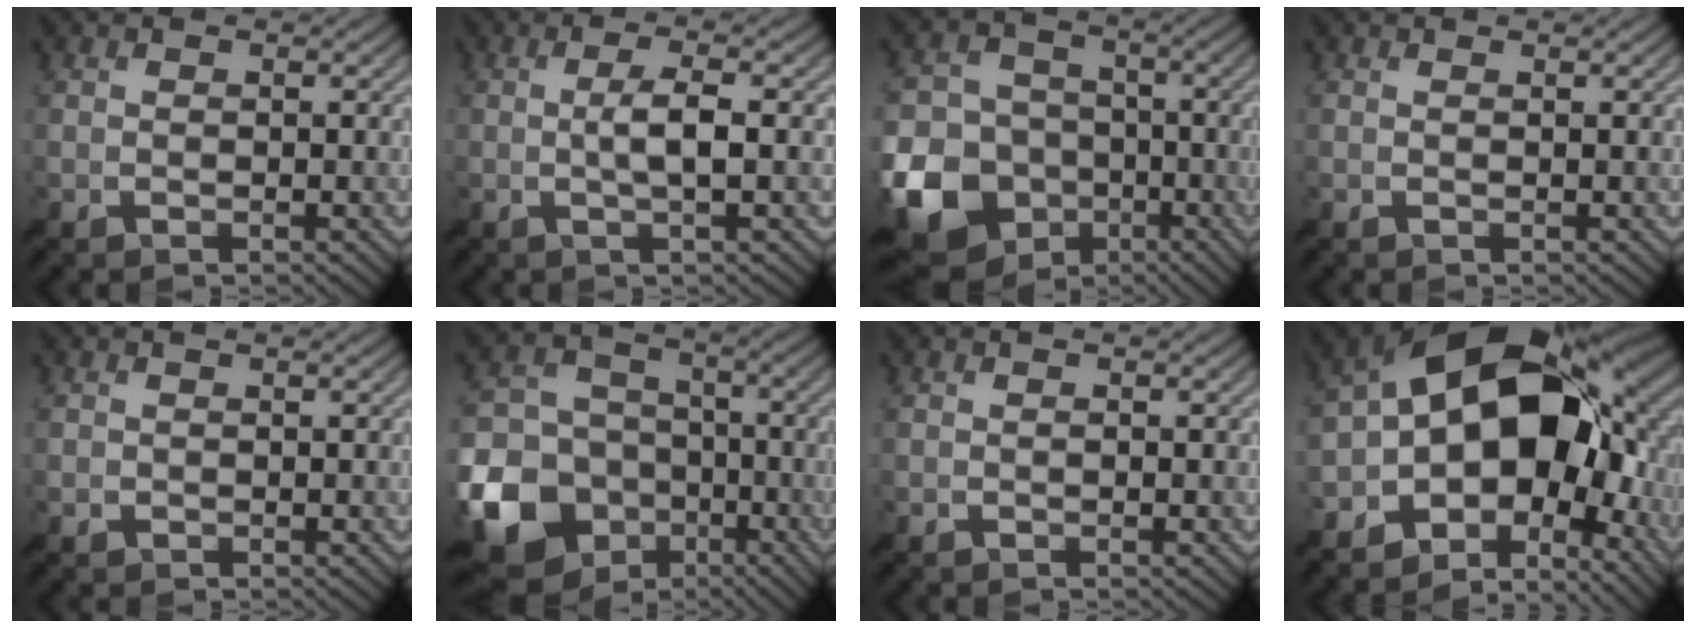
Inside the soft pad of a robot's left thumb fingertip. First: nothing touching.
{"total": 4.1, "force": [-0.1, 0.6, 4.1], "torque": [-0.075, 0.007, -0.011]}
{"total": 15.8, "force": [-6.4, 12.7, 6.8], "torque": [-0.207, -0.047, -0.129]}
{"total": 0.0}
{"total": 0.7, "force": [-0.2, 0.7, 0.1], "torque": [0.002, -0.004, -0.007]}
{"total": 17.7, "force": [-7.4, 14.2, 7.4], "torque": [-0.221, -0.045, -0.148]}
{"total": 0.0}
{"total": 17.8, "force": [-0.5, 12.0, 13.2], "torque": [-0.213, -0.015, 0.003]}